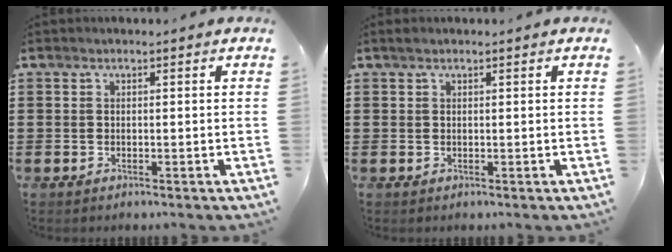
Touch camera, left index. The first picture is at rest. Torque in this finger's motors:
{"motor_torque": [1.01, 1.13, 0.05, 0.03]}